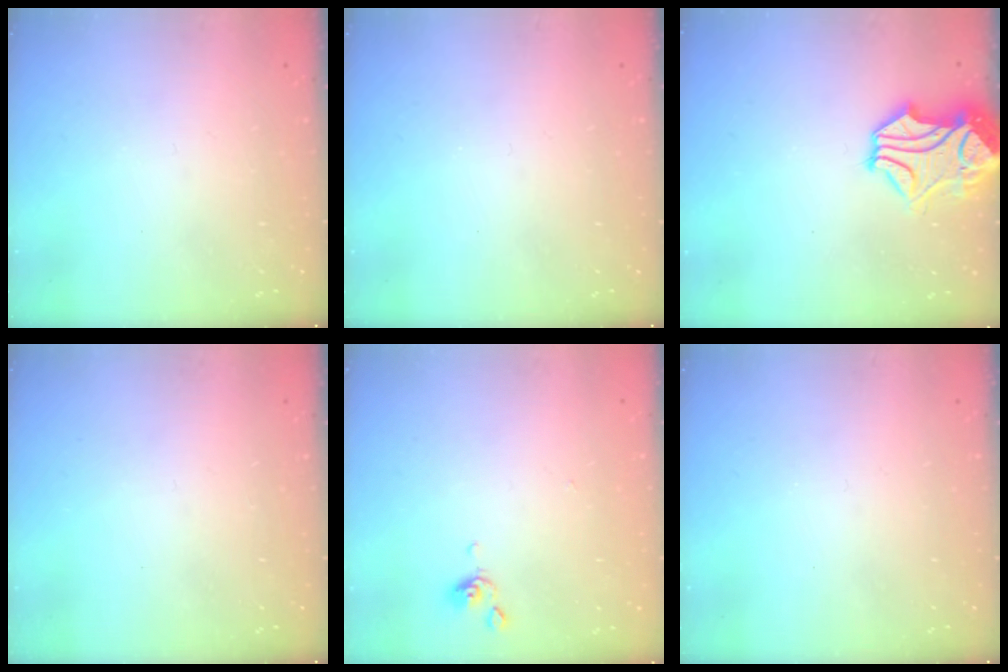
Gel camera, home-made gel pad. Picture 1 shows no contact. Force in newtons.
{"total": 0.0}
{"total": 3.2, "press": 2.8, "slide": 1.6}
{"total": 0.0}
{"total": 0.5, "press": 0.1, "slide": 0.5}
{"total": 0.0}